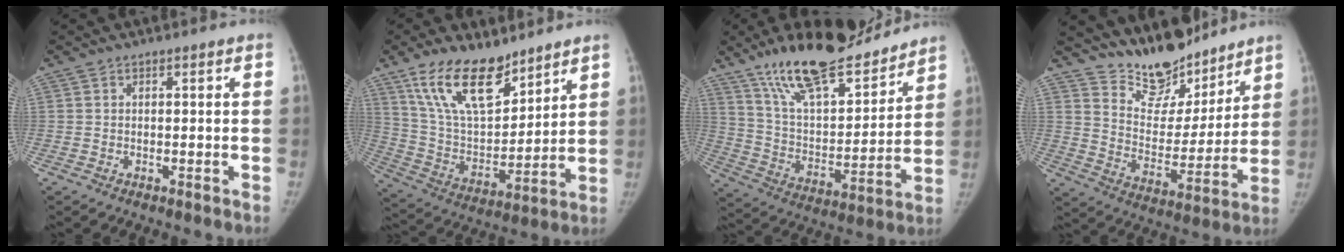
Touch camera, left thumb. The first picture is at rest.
{"total": 17.6, "force": [12.0, 7.9, 10.1], "torque": [-0.137, -0.064, 0.231]}
{"total": 23.0, "force": [18.0, 7.4, 12.3], "torque": [-0.164, -0.084, 0.305]}
{"total": 14.7, "force": [13.0, 5.8, 3.6], "torque": [-0.006, -0.101, 0.227]}